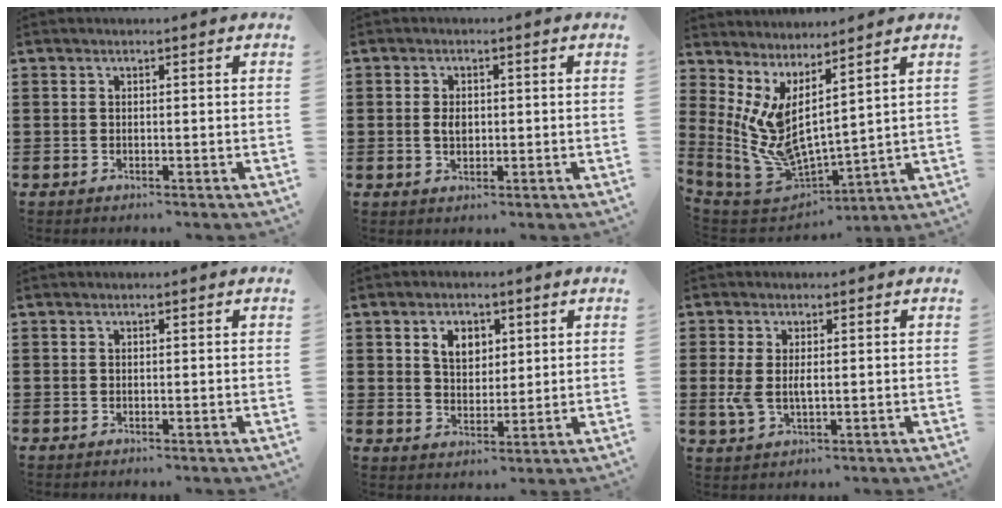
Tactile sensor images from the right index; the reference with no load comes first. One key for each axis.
{"total": 2.4, "fx": 0.0, "fy": 1.6, "fz": 1.9, "tx": -0.037, "ty": 0.005, "tz": -0.001}
{"total": 6.0, "fx": 1.6, "fy": 2.5, "fz": 5.2, "tx": -0.150, "ty": -0.070, "tz": 0.024}
{"total": 0.0}
{"total": 4.3, "fx": 1.7, "fy": 3.0, "fz": 2.5, "tx": -0.052, "ty": 0.008, "tz": 0.027}
{"total": 4.0, "fx": 0.1, "fy": 1.8, "fz": 3.5, "tx": -0.090, "ty": -0.003, "tz": -0.006}